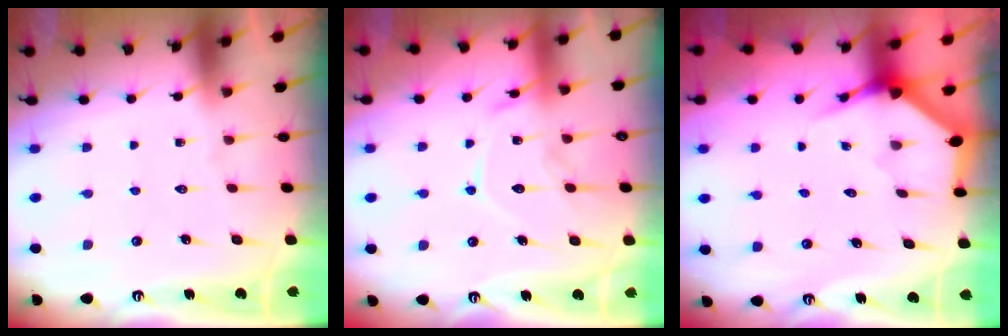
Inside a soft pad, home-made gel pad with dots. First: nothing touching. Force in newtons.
{"total": 13.6, "press": 13.5, "slide": 1.2}
{"total": 3.5, "press": 3.5, "slide": 0.1}